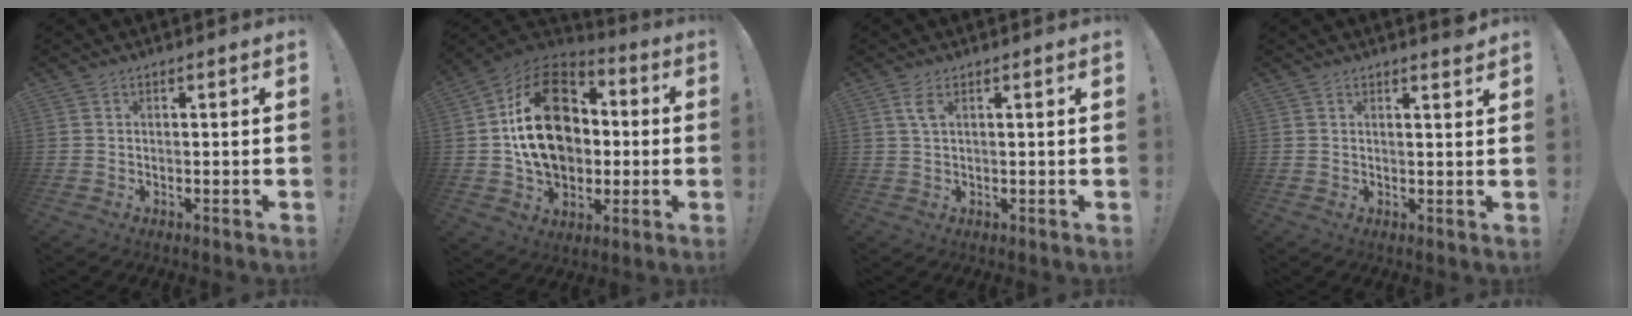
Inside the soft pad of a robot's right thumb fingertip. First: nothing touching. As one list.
[{"total": 24.4, "force": [2.1, 17.4, 16.9], "torque": [-0.280, 0.017, 0.041]}, {"total": 2.8, "force": [1.1, 0.7, 2.4], "torque": [-0.051, 0.001, 0.019]}, {"total": 2.3, "force": [2.0, -0.5, 1.0], "torque": [-0.001, -0.021, 0.031]}]